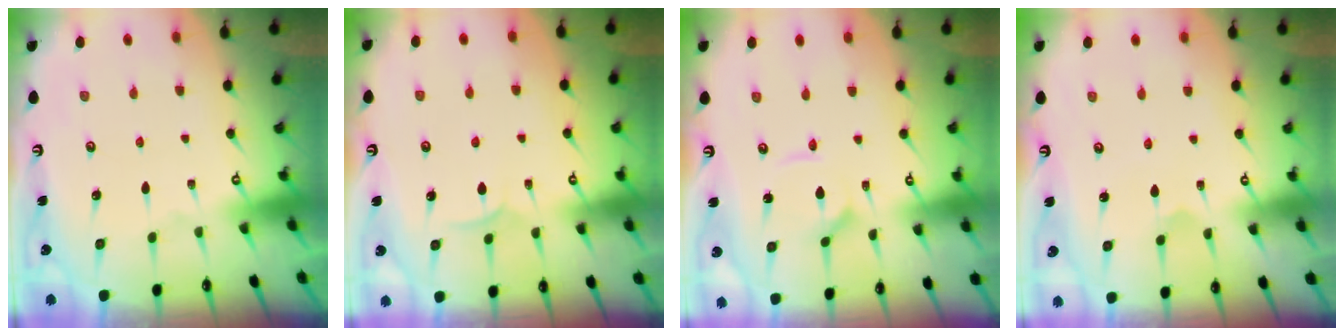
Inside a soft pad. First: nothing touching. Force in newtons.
{"total": 4.7, "press": 4.7, "slide": 0.4}
{"total": 2.5, "press": 2.5, "slide": 0.4}
{"total": 2.6, "press": 2.6, "slide": 0.1}